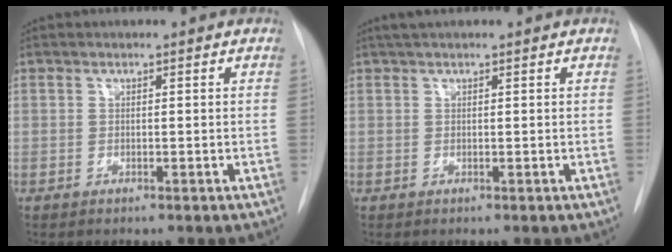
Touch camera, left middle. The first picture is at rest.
{"total": 2.0, "force": [1.6, 0.3, 1.1], "torque": [-0.021, 0.024, 0.028]}